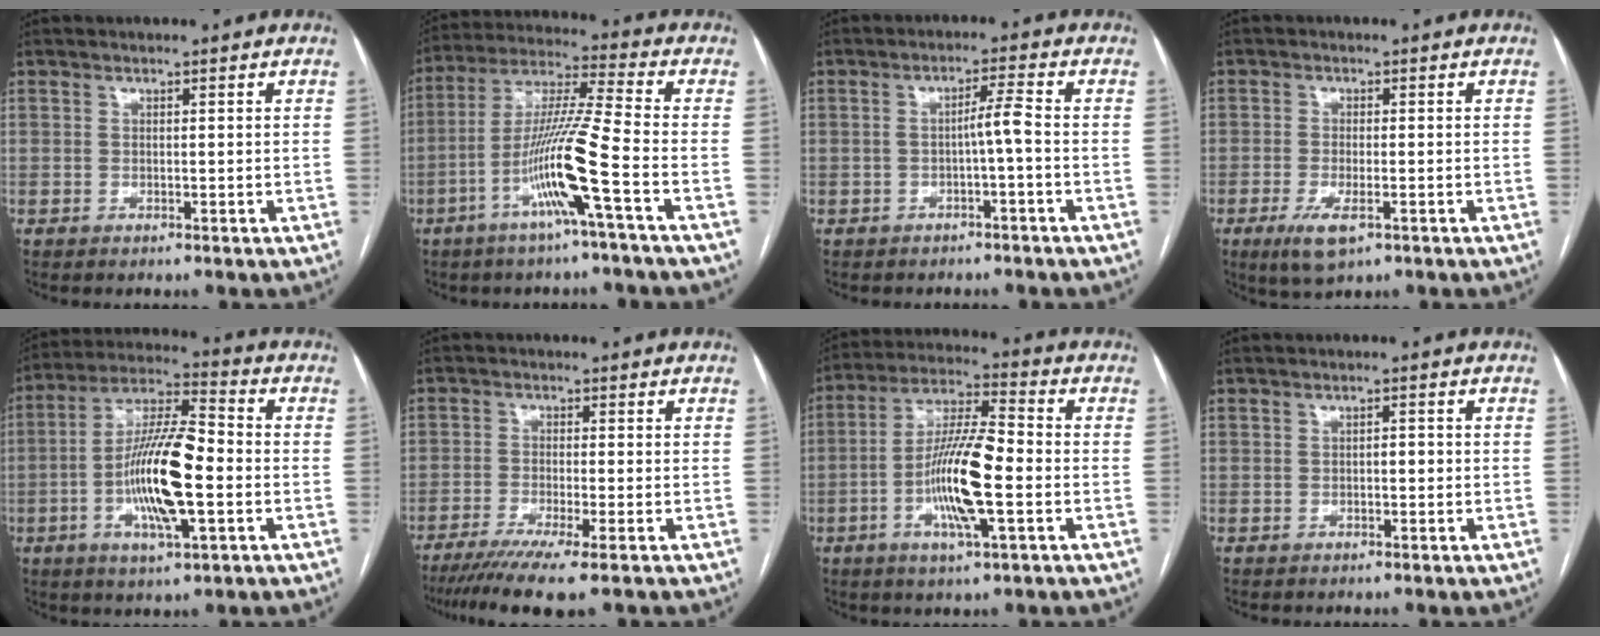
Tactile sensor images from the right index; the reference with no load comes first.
{"total": 12.8, "force": [-5.0, -1.4, 11.7], "torque": [-0.228, 0.001, -0.100]}
{"total": 3.2, "force": [-0.9, -0.3, 3.1], "torque": [-0.049, 0.008, -0.015]}
{"total": 5.1, "force": [-2.5, 1.5, 4.2], "torque": [-0.082, -0.010, -0.038]}
{"total": 15.1, "force": [-3.0, 3.1, 14.5], "torque": [-0.279, 0.004, -0.053]}
{"total": 8.8, "force": [-6.3, -0.2, 6.1], "torque": [-0.094, -0.019, -0.100]}
{"total": 13.4, "force": [-3.2, 1.9, 12.8], "torque": [-0.247, 0.001, -0.061]}
{"total": 1.3, "force": [-0.2, 0.5, 1.2], "torque": [-0.015, 0.005, -0.004]}